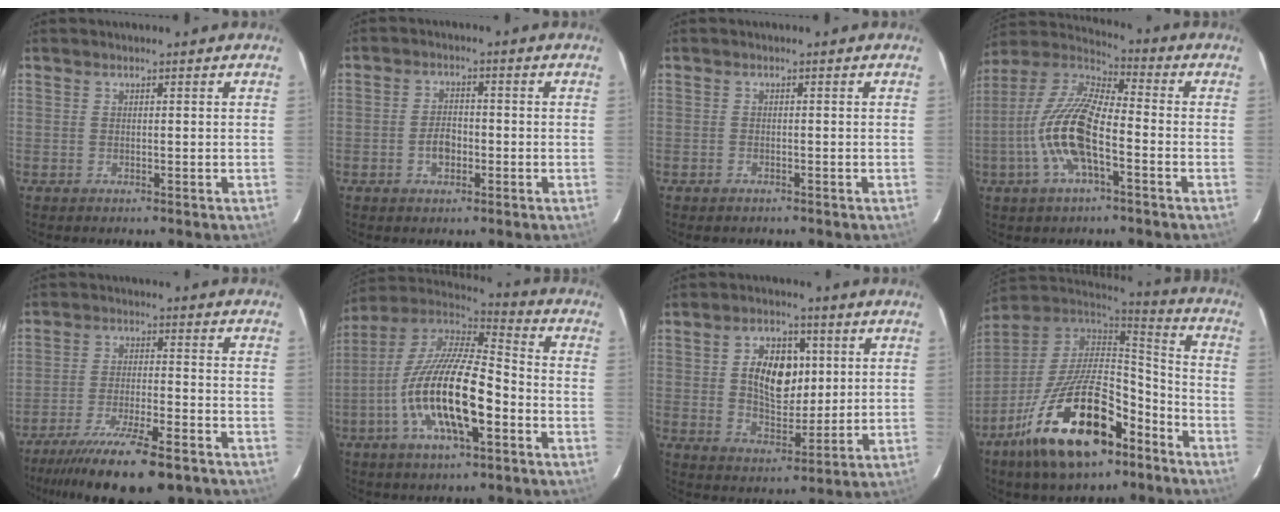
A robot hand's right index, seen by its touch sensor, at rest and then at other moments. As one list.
[{"total": 3.8, "force": [-1.4, 2.5, 2.6], "torque": [-0.050, 0.006, -0.022]}, {"total": 1.0, "force": [-0.8, 0.6, 0.1], "torque": [-0.003, 0.002, -0.011]}, {"total": 15.4, "force": [-4.9, 5.2, 13.7], "torque": [-0.280, -0.001, -0.101]}, {"total": 17.3, "force": [-13.6, 3.6, 10.1], "torque": [-0.202, -0.035, -0.216]}, {"total": 20.3, "force": [-6.7, 6.5, 18.0], "torque": [-0.348, -0.019, -0.131]}, {"total": 11.1, "force": [2.2, 6.8, 8.4], "torque": [-0.146, 0.013, 0.043]}, {"total": 24.4, "force": [-13.1, 11.2, 17.3], "torque": [-0.330, -0.012, -0.211]}]